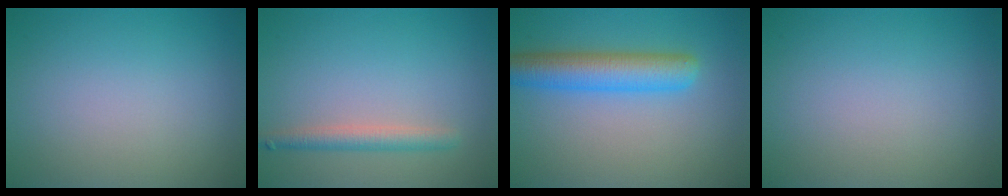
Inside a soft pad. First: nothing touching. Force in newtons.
{"total": 2.3, "press": 2.3, "slide": 0.1}
{"total": 5.5, "press": 5.5, "slide": 0.1}
{"total": 0.0}